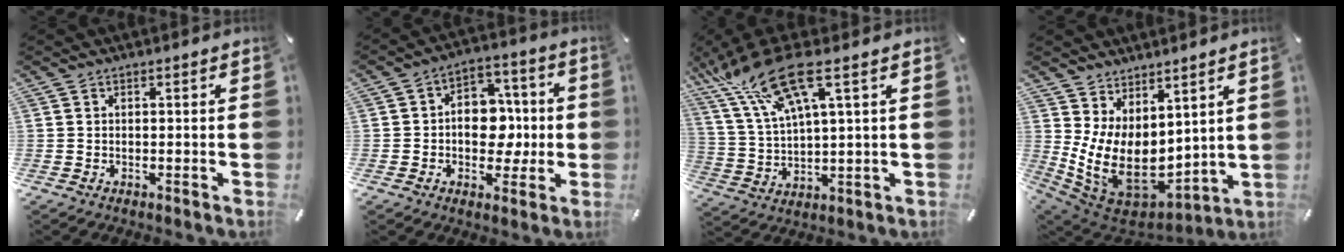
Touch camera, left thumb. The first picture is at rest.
{"total": 10.6, "force": [-1.1, 8.4, 6.4], "torque": [-0.097, 0.017, -0.015]}
{"total": 17.1, "force": [9.8, 5.0, 13.1], "torque": [-0.291, -0.035, 0.167]}
{"total": 13.6, "force": [0.9, 9.7, 9.5], "torque": [-0.189, -0.042, 0.032]}